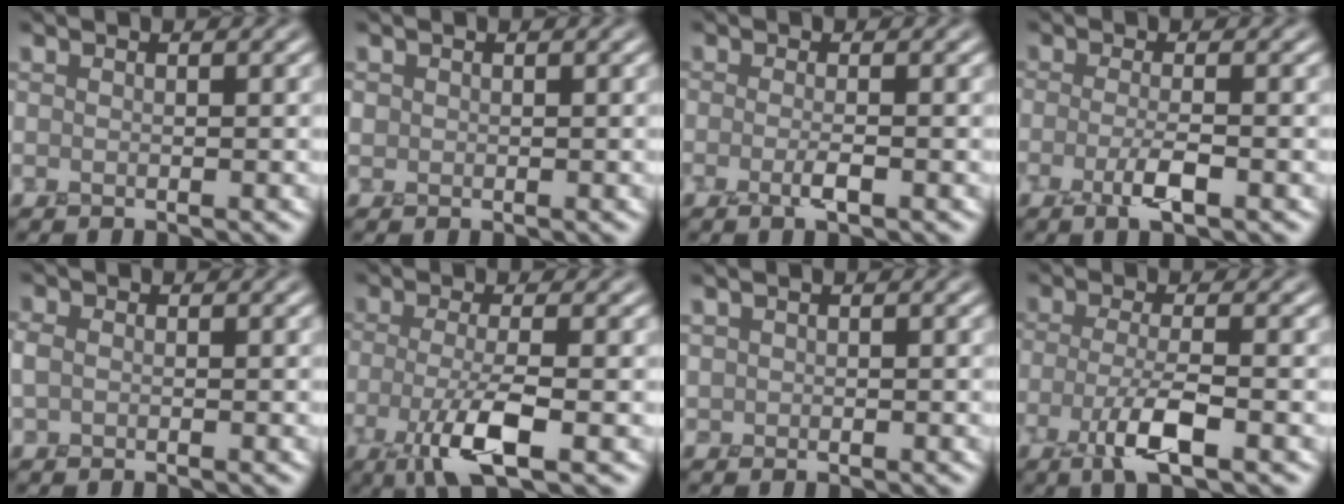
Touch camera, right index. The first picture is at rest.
{"total": 0.6, "force": [0.1, 0.6, -0.2], "torque": [0.000, 0.002, 0.003]}
{"total": 1.4, "force": [-0.7, 0.2, 1.3], "torque": [-0.031, -0.002, -0.017]}
{"total": 2.2, "force": [-1.0, 0.4, 1.8], "torque": [-0.043, 0.000, -0.024]}
{"total": 0.6, "force": [0.0, 0.5, 0.0], "torque": [-0.006, 0.006, -0.003]}
{"total": 4.9, "force": [-1.8, 1.2, 4.4], "torque": [-0.094, -0.006, -0.036]}
{"total": 0.6, "force": [0.5, 0.0, -0.3], "torque": [0.000, 0.007, 0.012]}
{"total": 3.8, "force": [-1.7, 0.9, 3.2], "torque": [-0.069, -0.001, -0.036]}